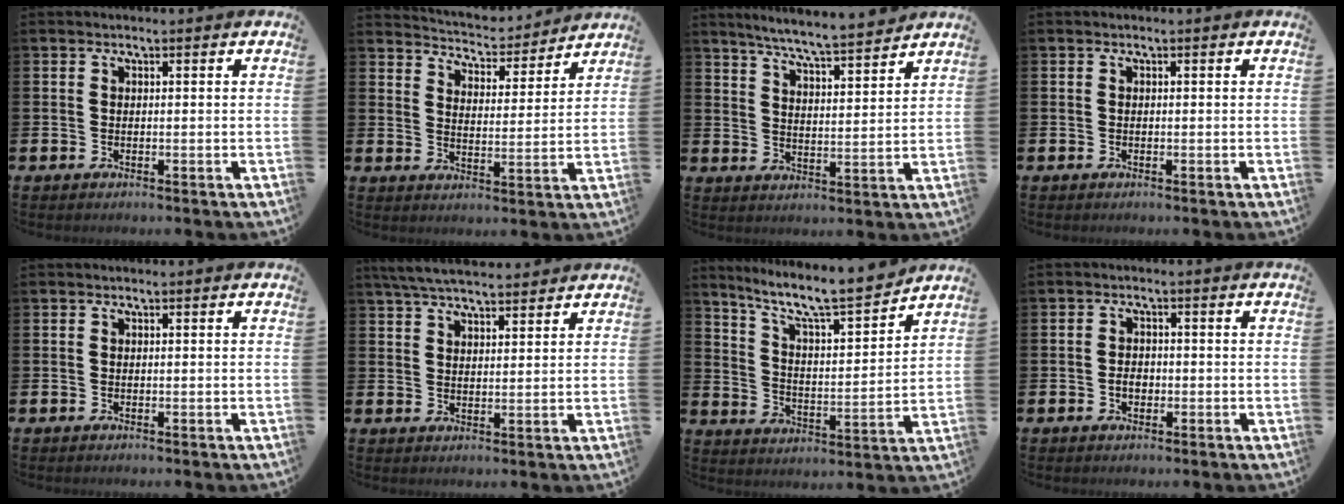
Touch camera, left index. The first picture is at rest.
{"total": 4.9, "force": [4.8, 0.9, 0.0], "torque": [-0.019, -0.042, 0.079]}
{"total": 6.6, "force": [6.3, -0.5, 1.8], "torque": [-0.058, -0.040, 0.110]}
{"total": 0.0}
{"total": 0.0}
{"total": 5.2, "force": [4.9, 0.9, 1.3], "torque": [-0.044, -0.013, 0.092]}
{"total": 9.0, "force": [8.2, 0.9, 3.7], "torque": [-0.100, -0.061, 0.138]}
{"total": 2.1, "force": [-0.5, 1.6, 1.3], "torque": [-0.016, 0.003, -0.015]}